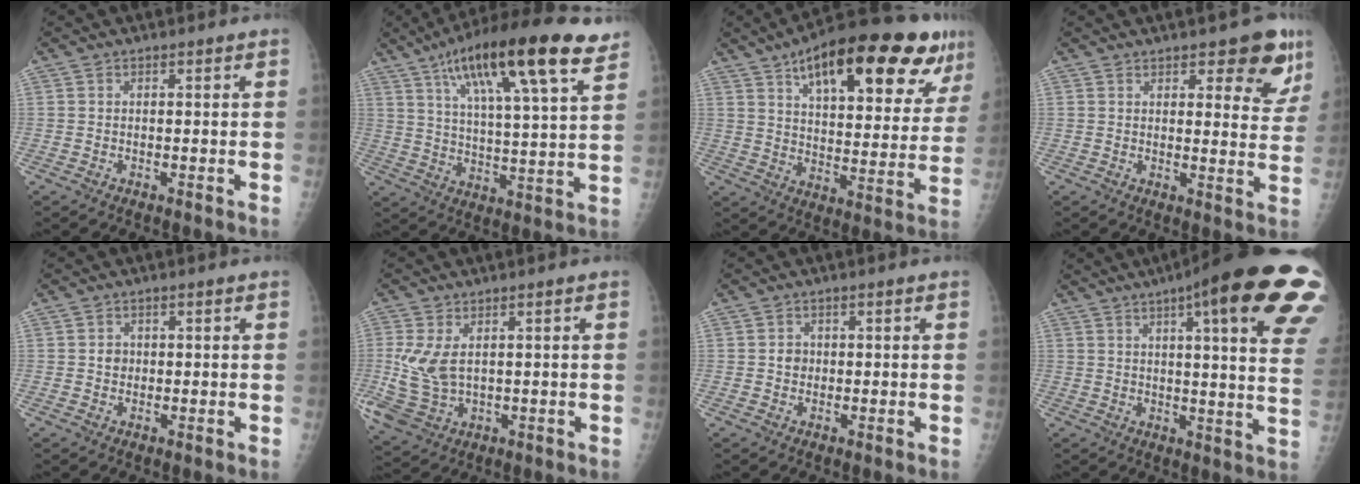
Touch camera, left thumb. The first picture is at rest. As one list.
[{"total": 22.7, "force": [12.9, 5.2, 18.0], "torque": [-0.279, -0.023, 0.206]}, {"total": 27.6, "force": [15.4, 9.5, 20.9], "torque": [-0.281, -0.017, 0.229]}, {"total": 9.0, "force": [5.7, 3.5, 5.9], "torque": [-0.029, -0.031, 0.068]}, {"total": 1.5, "force": [0.0, 1.5, 0.5], "torque": [0.001, 0.003, -0.001]}, {"total": 8.1, "force": [0.8, 5.2, 6.1], "torque": [-0.138, -0.009, 0.031]}, {"total": 1.7, "force": [-0.1, 1.6, 0.5], "torque": [0.001, 0.005, -0.004]}, {"total": 26.2, "force": [13.5, 4.7, 21.9], "torque": [-0.227, -0.017, 0.164]}]